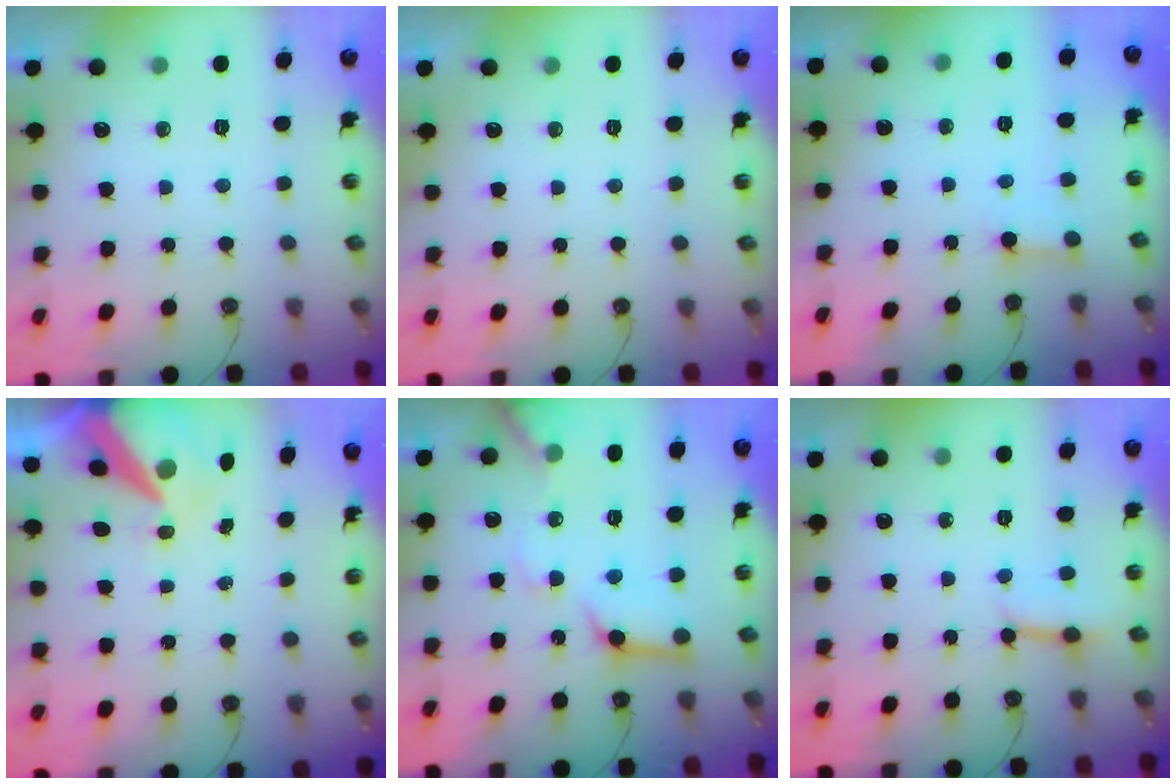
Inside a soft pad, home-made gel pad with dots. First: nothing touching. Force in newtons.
{"total": 0.0}
{"total": 2.3, "press": 2.3, "slide": 0.2}
{"total": 10.8, "press": 10.7, "slide": 1.4}
{"total": 13.9, "press": 13.8, "slide": 1.6}
{"total": 3.1, "press": 3.1, "slide": 0.5}